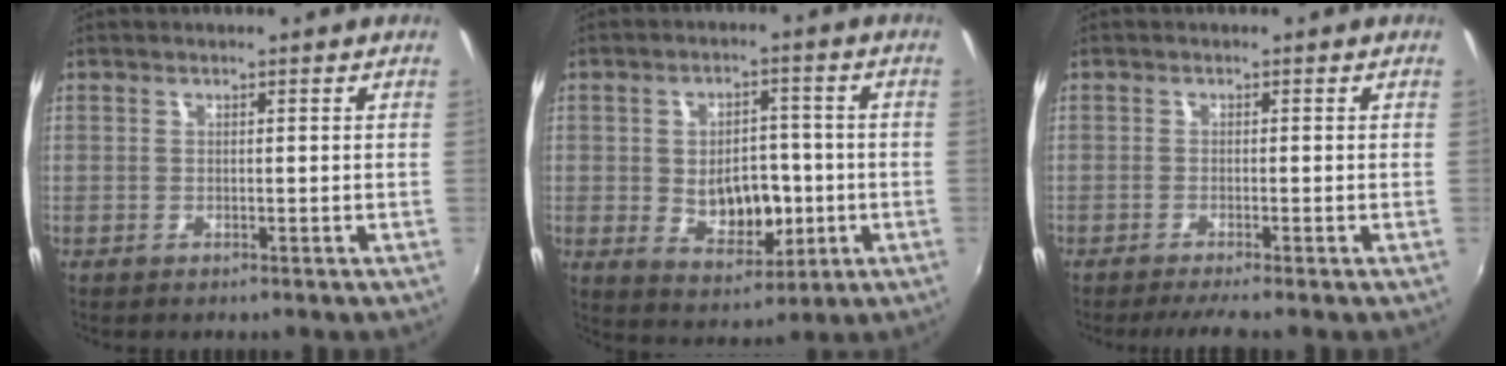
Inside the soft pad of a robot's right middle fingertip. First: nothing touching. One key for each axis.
{"total": 10.3, "fx": -1.4, "fy": 6.8, "fz": 7.6, "tx": -0.134, "ty": -0.004, "tz": -0.005}
{"total": 3.0, "fx": -2.4, "fy": -0.6, "fz": 1.6, "tx": -0.033, "ty": -0.012, "tz": -0.046}